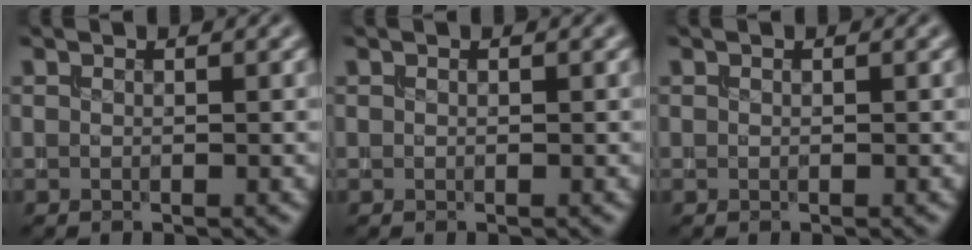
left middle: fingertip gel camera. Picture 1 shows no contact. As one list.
[{"total": 0.0}, {"total": 0.0}]